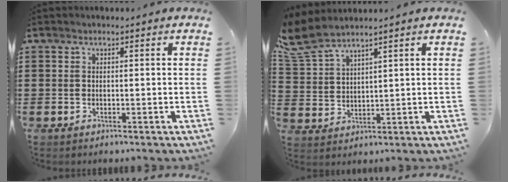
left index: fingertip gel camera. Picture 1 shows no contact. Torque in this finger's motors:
{"motor_torque": [-0.30, 0.35, 0.22, 0.08]}